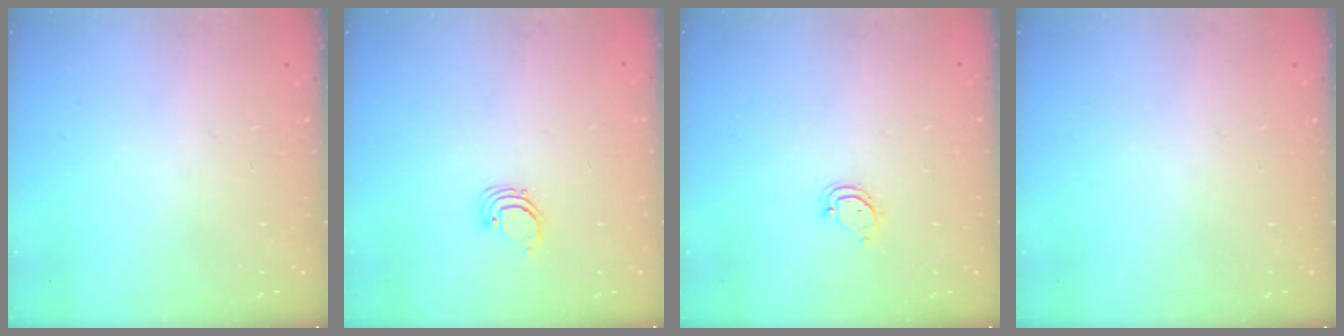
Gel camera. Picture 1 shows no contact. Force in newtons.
{"total": 2.2, "press": 2.2, "slide": 0.2}
{"total": 3.0, "press": 3.0, "slide": 0.2}
{"total": 0.0}